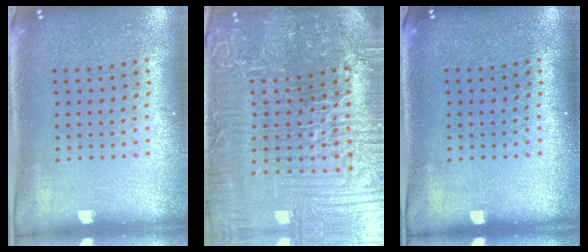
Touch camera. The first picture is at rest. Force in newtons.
{"total": 7.4, "press": 6.6, "slide": 3.5}
{"total": 0.0}